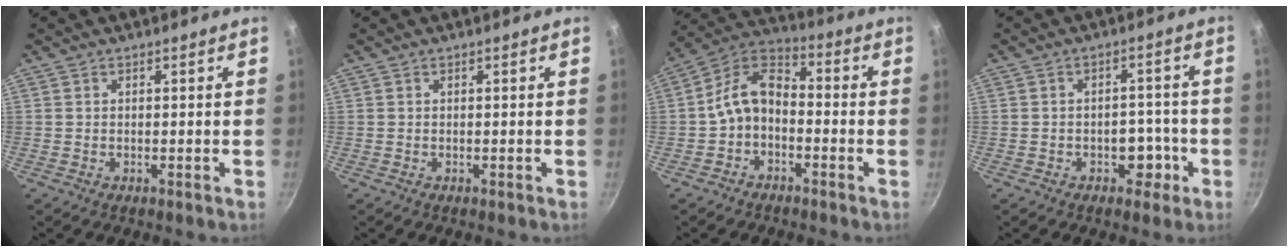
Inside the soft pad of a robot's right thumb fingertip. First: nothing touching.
{"total": 0.0}
{"total": 9.4, "force": [-2.5, 6.4, 6.4], "torque": [-0.103, 0.053, -0.062]}
{"total": 5.3, "force": [-2.0, 3.8, 3.0], "torque": [-0.004, 0.023, -0.022]}